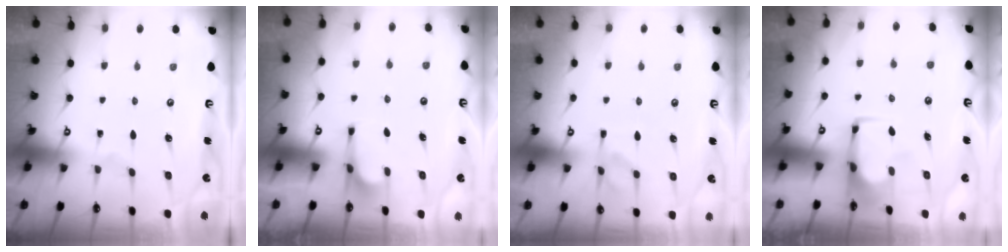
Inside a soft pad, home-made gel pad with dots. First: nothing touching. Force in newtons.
{"total": 2.7, "press": 2.6, "slide": 0.5}
{"total": 5.6, "press": 5.4, "slide": 1.4}
{"total": 1.1, "press": 1.1, "slide": 0.1}